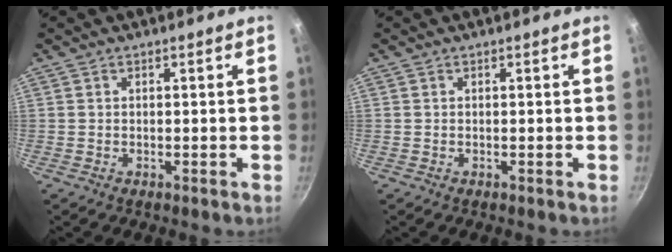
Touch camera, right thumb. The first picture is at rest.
{"total": 0.0}